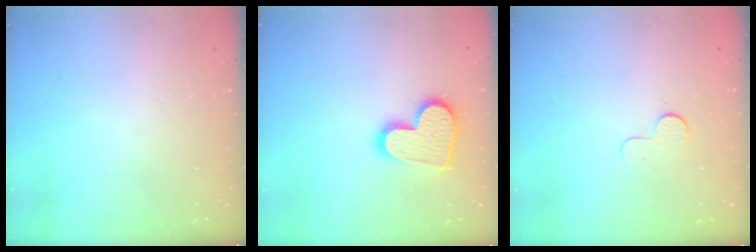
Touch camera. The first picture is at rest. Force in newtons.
{"total": 13.8, "press": 13.8, "slide": 1.1}
{"total": 3.9, "press": 3.9, "slide": 0.4}